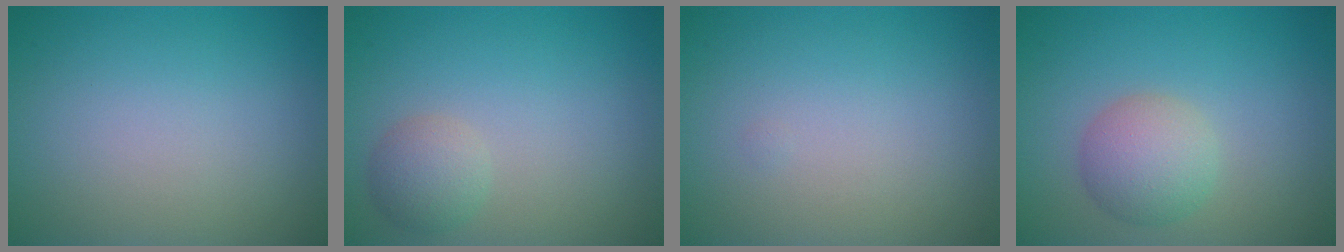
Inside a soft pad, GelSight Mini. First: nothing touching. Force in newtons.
{"total": 2.2, "press": 2.2, "slide": 0.1}
{"total": 0.0}
{"total": 3.5, "press": 3.5, "slide": 0.1}